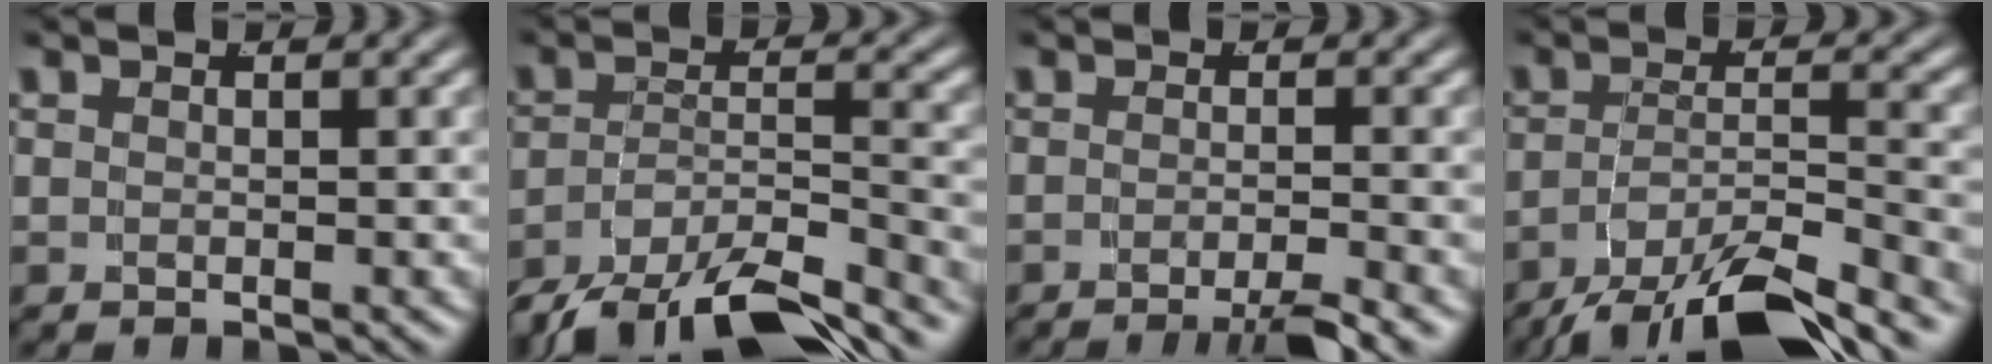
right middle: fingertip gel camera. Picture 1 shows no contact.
{"total": 10.5, "force": [-7.6, 4.8, 5.4], "torque": [-0.077, -0.023, -0.116]}
{"total": 3.6, "force": [-2.7, 0.4, 2.3], "torque": [-0.029, -0.006, -0.044]}
{"total": 8.8, "force": [-6.4, 3.2, 5.3], "torque": [-0.066, -0.016, -0.094]}